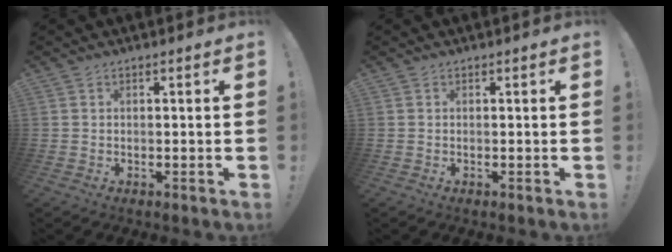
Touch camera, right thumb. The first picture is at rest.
{"total": 0.0}